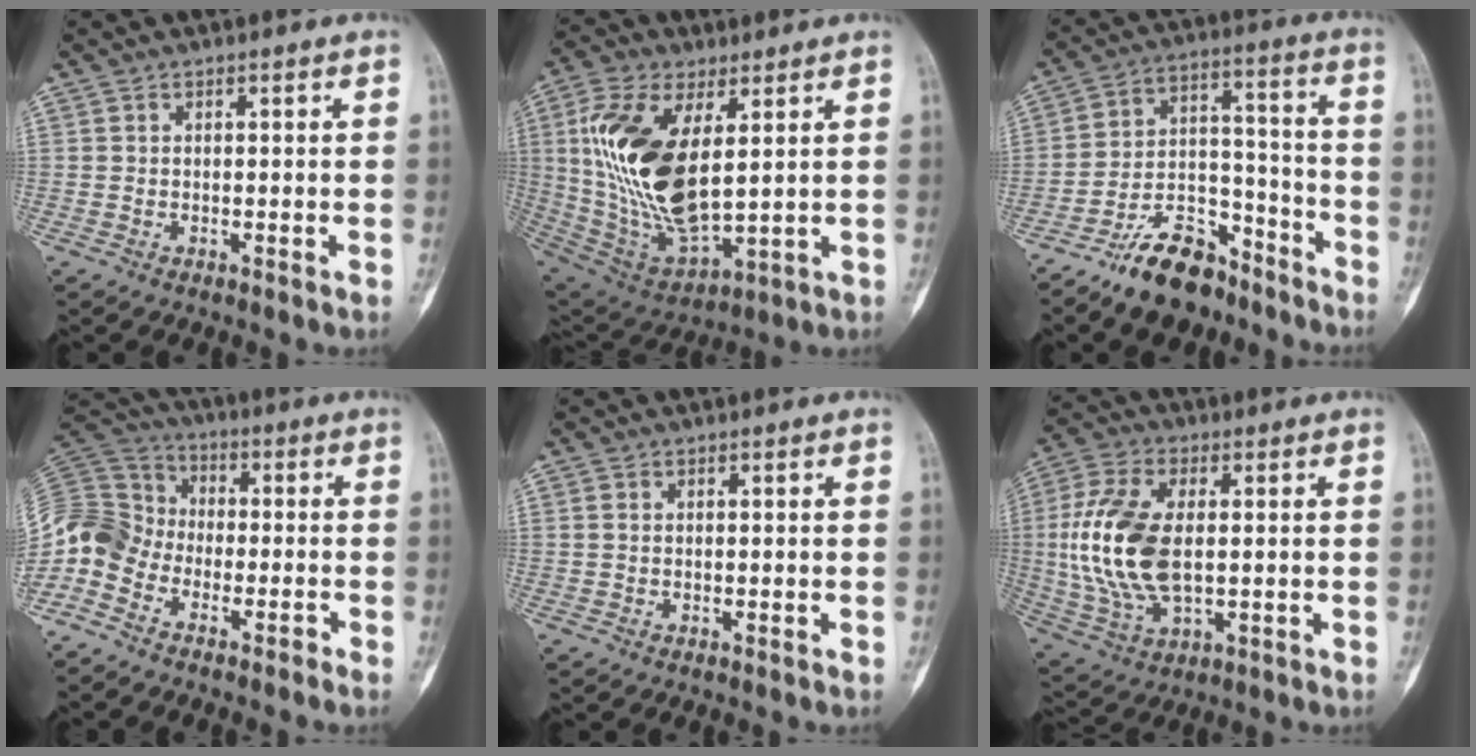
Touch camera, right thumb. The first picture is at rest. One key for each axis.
{"total": 20.6, "fx": 3.8, "fy": 9.8, "fz": 17.8, "tx": -0.358, "ty": -0.022, "tz": 0.084}
{"total": 13.9, "fx": -10.4, "fy": 6.7, "fz": 6.2, "tx": -0.082, "ty": 0.095, "tz": -0.185}
{"total": 11.4, "fx": -6.7, "fy": 7.8, "fz": 5.1, "tx": -0.095, "ty": 0.059, "tz": -0.144}
{"total": 0.5, "fx": 0.1, "fy": 0.3, "fz": 0.4, "tx": -0.011, "ty": 0.001, "tz": 0.000}
{"total": 16.7, "fx": 0.7, "fy": 9.0, "fz": 14.1, "tx": -0.305, "ty": -0.005, "tz": 0.018}